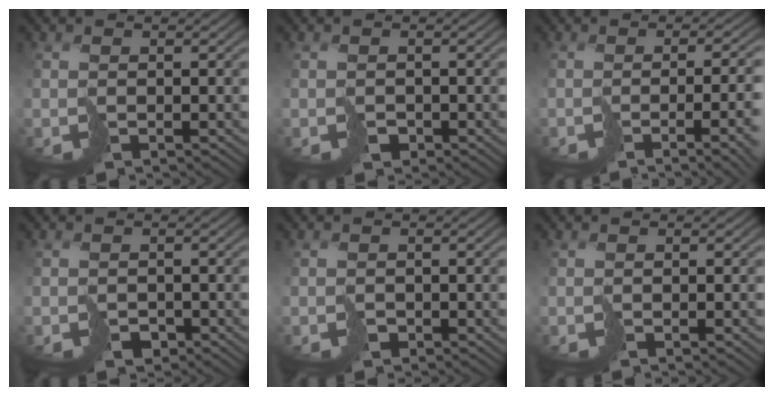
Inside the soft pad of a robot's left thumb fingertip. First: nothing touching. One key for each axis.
{"total": 1.1, "fx": -0.6, "fy": 0.9, "fz": 0.4, "tx": -0.007, "ty": -0.004, "tz": -0.010}
{"total": 10.4, "fx": -3.1, "fy": 3.4, "fz": 9.3, "tx": -0.104, "ty": -0.017, "tz": -0.039}
{"total": 1.6, "fx": -0.9, "fy": 1.1, "fz": 0.7, "tx": -0.013, "ty": -0.006, "tz": -0.017}
{"total": 0.8, "fx": -0.4, "fy": 0.6, "fz": 0.3, "tx": -0.003, "ty": -0.002, "tz": -0.009}
{"total": 1.0, "fx": -0.1, "fy": 0.1, "fz": 1.0, "tx": -0.014, "ty": -0.002, "tz": -0.004}